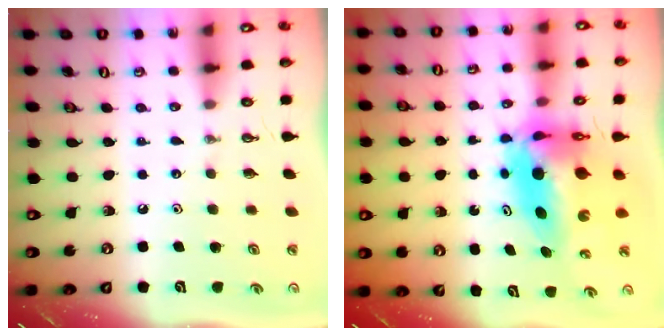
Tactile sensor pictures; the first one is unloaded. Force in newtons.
{"total": 10.8, "press": 10.6, "slide": 2.1}